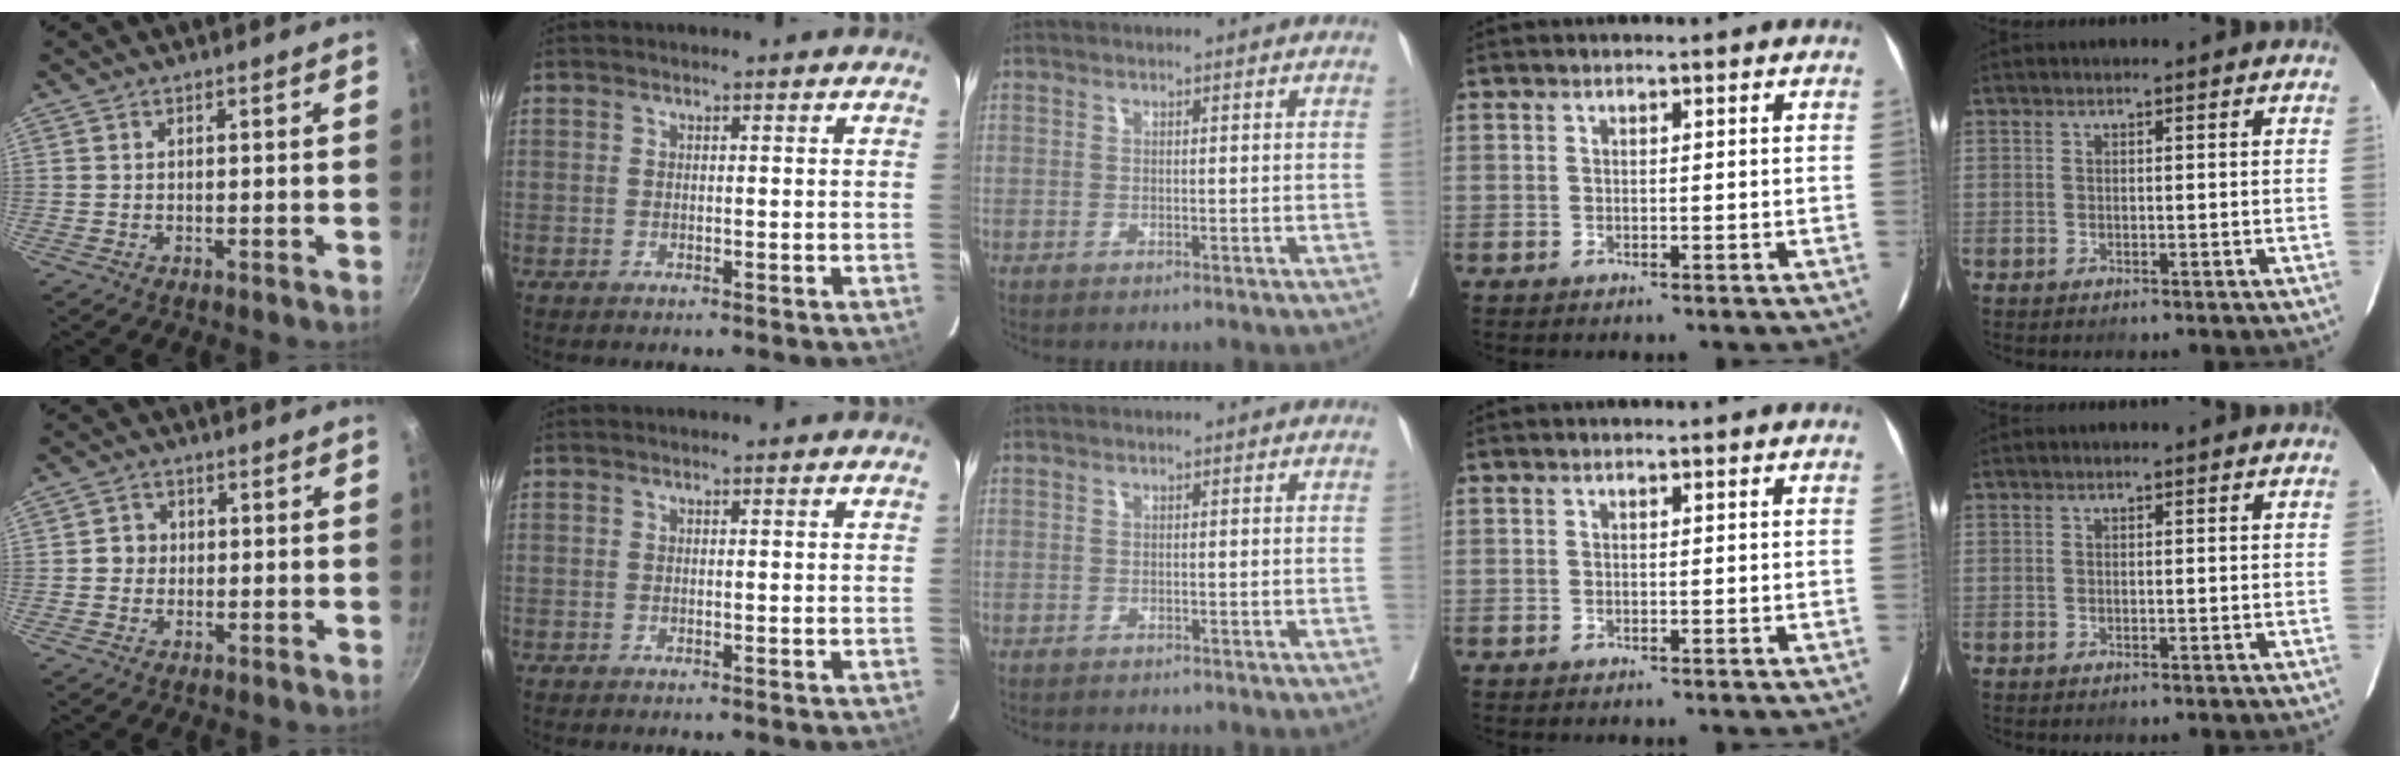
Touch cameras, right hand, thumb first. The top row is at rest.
{"thumb": {"total": 3.2, "force": [0.0, 3.0, 1.1], "torque": [0.001, 0.007, -0.005]}, "middle": {"total": 1.9, "force": [-1.7, 0.7, 0.3], "torque": [-0.008, -0.004, -0.024]}}